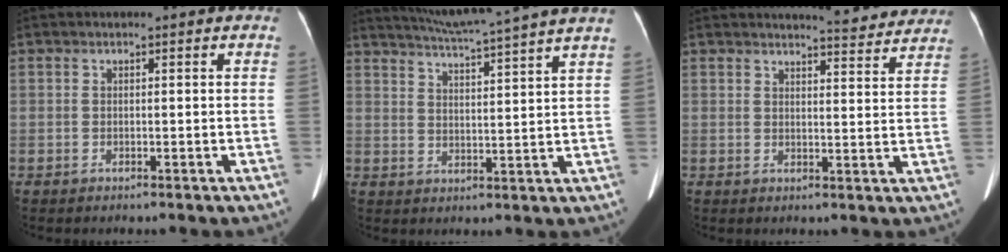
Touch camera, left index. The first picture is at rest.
{"total": 14.7, "force": [13.0, -2.1, 6.6], "torque": [-0.117, -0.015, 0.176]}
{"total": 10.1, "force": [9.8, 1.1, 2.2], "torque": [-0.016, -0.017, 0.100]}